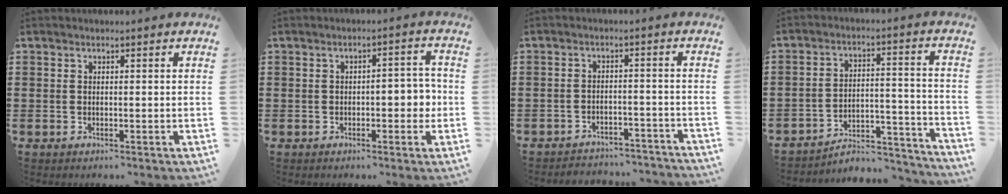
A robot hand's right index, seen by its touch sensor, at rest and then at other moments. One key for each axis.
{"total": 3.6, "fx": -0.9, "fy": 1.5, "fz": 3.1, "tx": -0.046, "ty": 0.004, "tz": -0.020}
{"total": 3.3, "fx": -3.3, "fy": 0.3, "fz": 0.1, "tx": -0.008, "ty": 0.001, "tz": -0.070}
{"total": 4.9, "fx": -4.5, "fy": 1.3, "fz": 1.5, "tx": -0.027, "ty": 0.002, "tz": -0.092}